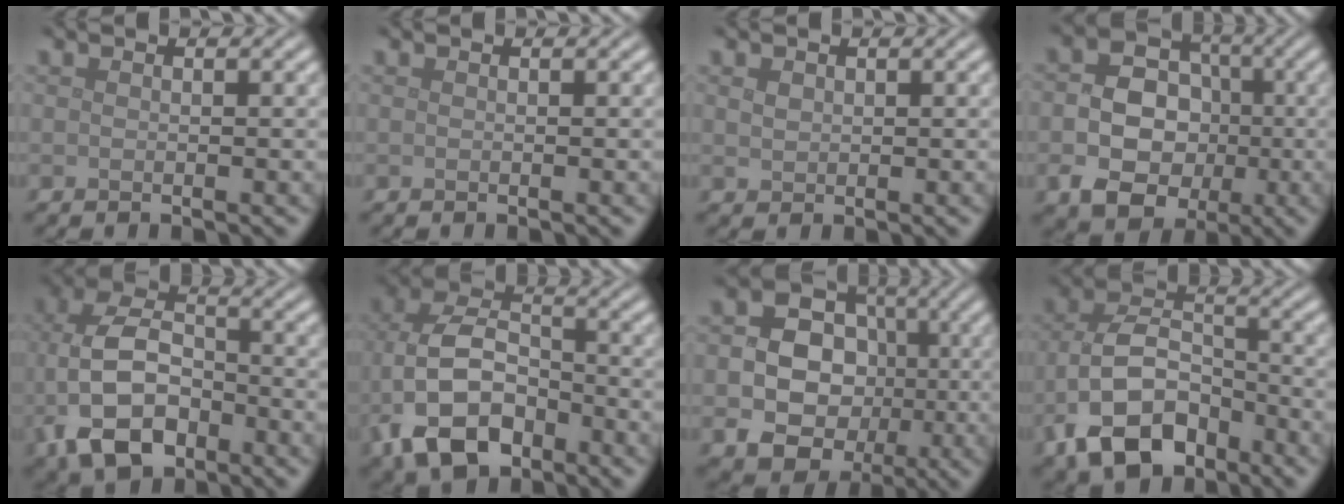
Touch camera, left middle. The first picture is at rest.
{"total": 0.0}
{"total": 1.0, "force": [0.5, 0.8, 0.4], "torque": [-0.009, -0.001, 0.010]}
{"total": 7.4, "force": [-1.8, 6.0, 3.9], "torque": [-0.061, -0.006, -0.040]}
{"total": 8.3, "force": [-3.0, 5.3, 5.7], "torque": [-0.120, -0.005, -0.061]}
{"total": 8.8, "force": [-3.9, 5.4, 5.8], "torque": [-0.121, -0.001, -0.078]}
{"total": 9.8, "force": [-1.4, 8.6, 4.4], "torque": [-0.053, -0.002, -0.046]}
{"total": 8.6, "force": [-4.3, 5.3, 5.3], "torque": [-0.108, -0.001, -0.083]}